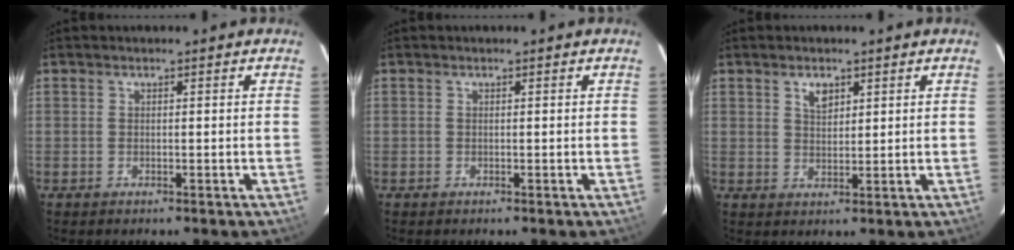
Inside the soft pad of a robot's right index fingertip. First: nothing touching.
{"total": 0.0}
{"total": 2.4, "force": [1.5, 1.3, 1.4], "torque": [-0.021, 0.003, 0.027]}